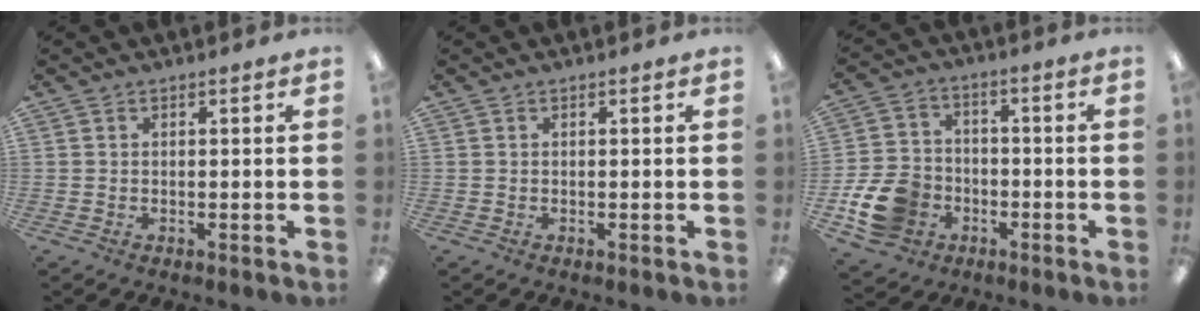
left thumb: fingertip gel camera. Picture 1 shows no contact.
{"total": 0.0}
{"total": 12.3, "force": [-5.1, 9.6, 5.7], "torque": [-0.135, 0.041, -0.086]}